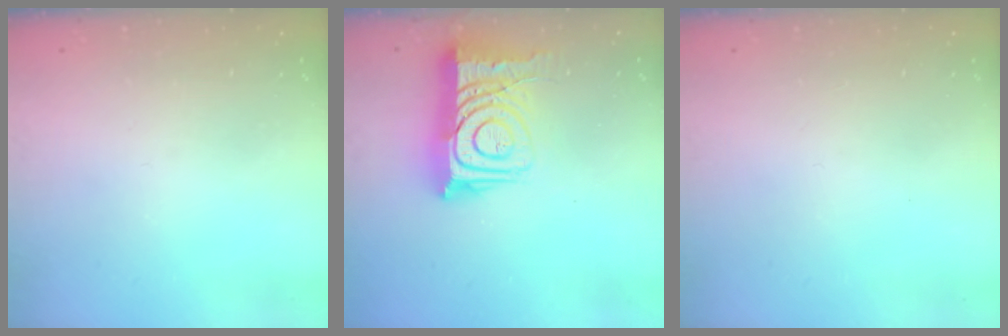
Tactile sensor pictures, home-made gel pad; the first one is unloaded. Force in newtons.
{"total": 16.4, "press": 16.3, "slide": 1.6}
{"total": 1.6, "press": 1.6, "slide": 0.1}